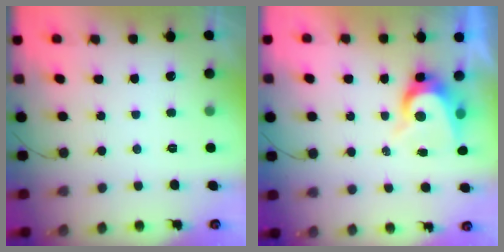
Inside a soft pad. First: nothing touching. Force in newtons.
{"total": 8.9, "press": 8.9, "slide": 0.9}